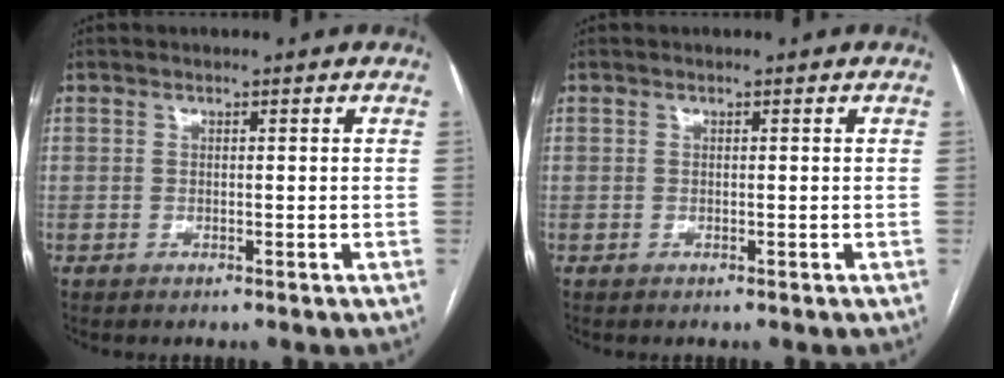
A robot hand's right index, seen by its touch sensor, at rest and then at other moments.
{"total": 0.0}